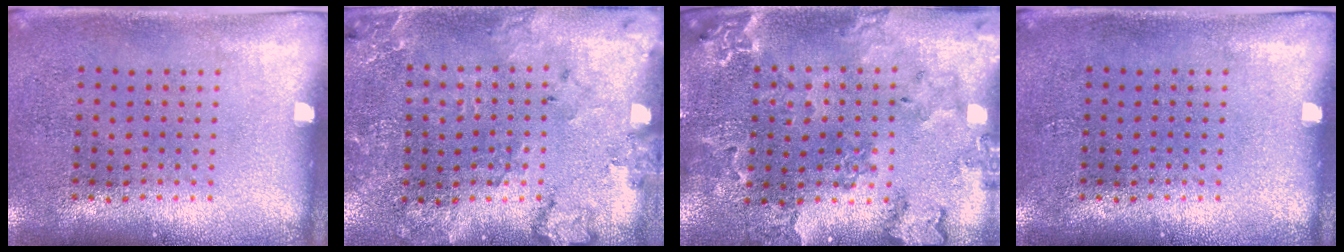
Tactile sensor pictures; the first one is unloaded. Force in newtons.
{"total": 1.8, "press": 1.7, "slide": 0.4}
{"total": 1.4, "press": 1.4, "slide": 0.3}
{"total": 0.0}